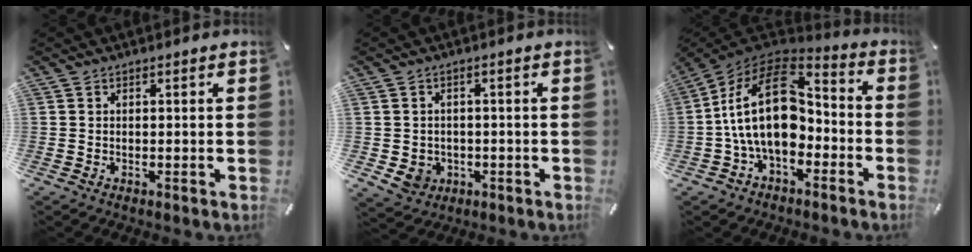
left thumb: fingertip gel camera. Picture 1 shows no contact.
{"total": 5.2, "force": [-1.4, 4.7, 1.7], "torque": [-0.036, 0.007, -0.025]}
{"total": 21.1, "force": [-1.4, 13.7, 16.0], "torque": [-0.308, 0.018, -0.021]}